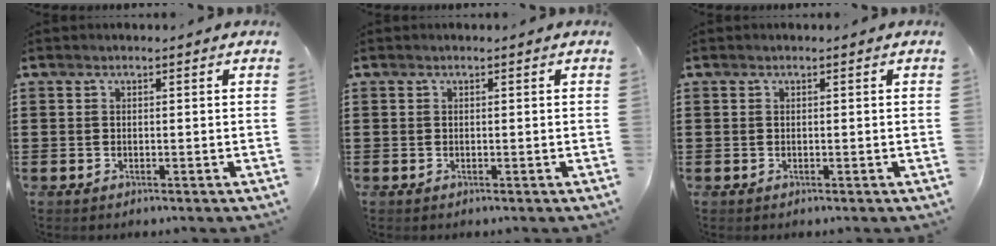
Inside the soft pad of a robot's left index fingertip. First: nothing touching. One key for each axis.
{"total": 0.0}
{"total": 0.0}